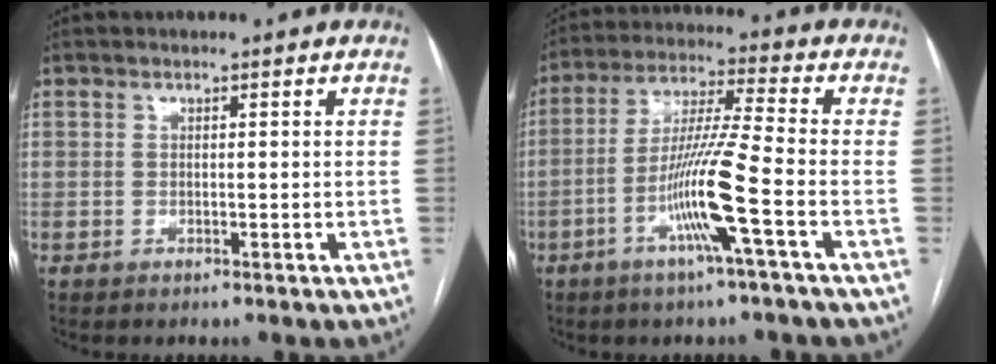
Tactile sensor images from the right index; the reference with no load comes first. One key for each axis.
{"total": 11.0, "fx": -4.2, "fy": -1.3, "fz": 10.1, "tx": -0.199, "ty": -0.003, "tz": -0.083}